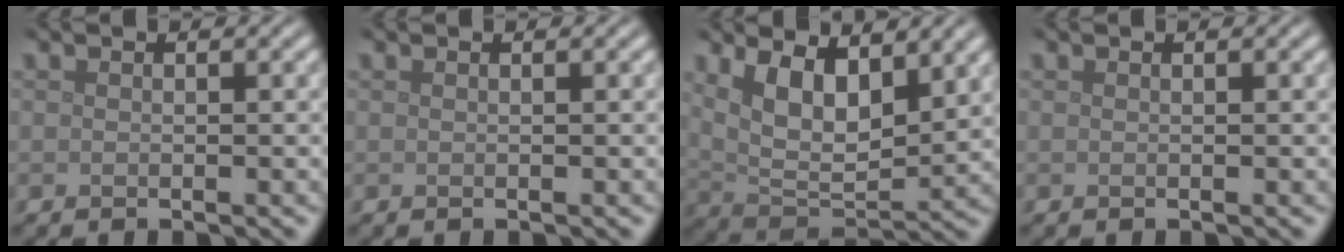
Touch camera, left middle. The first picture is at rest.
{"total": 0.0}
{"total": 7.6, "force": [3.3, 3.6, 5.8], "torque": [-0.113, -0.006, 0.057]}
{"total": 0.0}